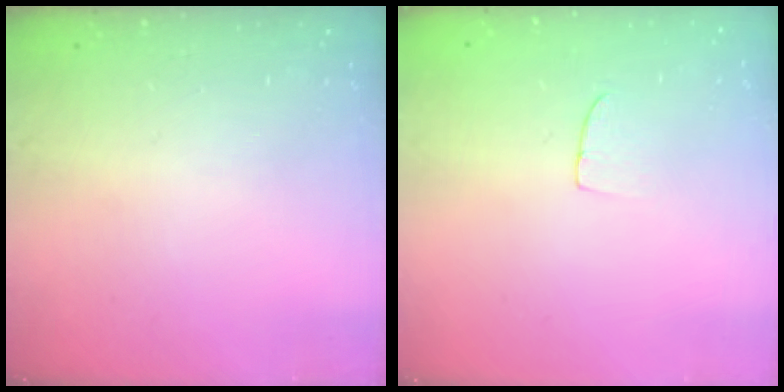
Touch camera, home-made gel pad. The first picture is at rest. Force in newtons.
{"total": 4.2, "press": 4.2, "slide": 0.3}